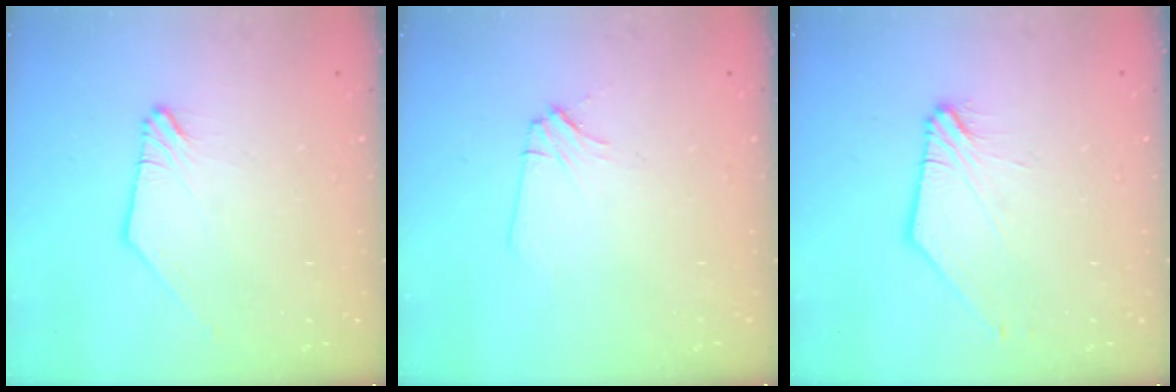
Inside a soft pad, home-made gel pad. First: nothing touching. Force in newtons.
{"total": 3.6, "press": 3.5, "slide": 0.5}
{"total": 2.0, "press": 1.9, "slide": 0.4}